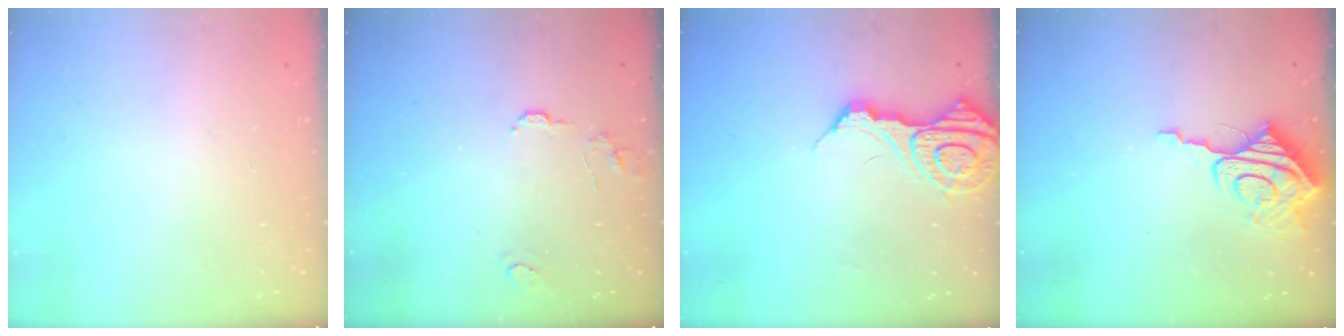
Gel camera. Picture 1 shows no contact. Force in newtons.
{"total": 7.5, "press": 7.5, "slide": 0.6}
{"total": 12.4, "press": 12.3, "slide": 1.3}
{"total": 10.5, "press": 10.5, "slide": 1.2}